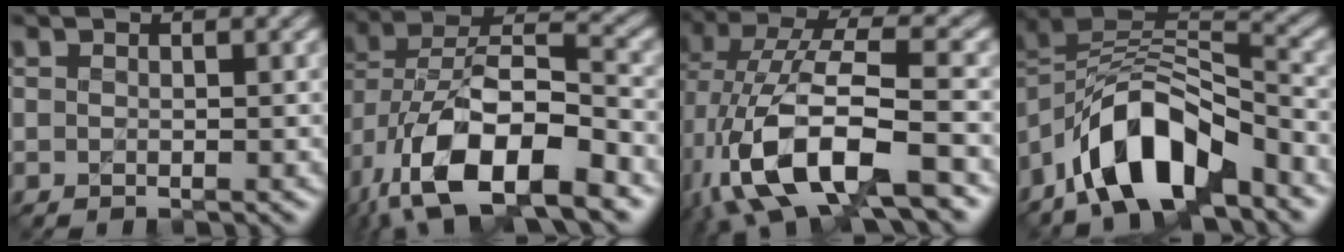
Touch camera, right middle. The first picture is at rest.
{"total": 13.8, "force": [-5.9, 7.2, 10.1], "torque": [-0.194, -0.019, -0.101]}
{"total": 12.0, "force": [-3.9, 5.2, 10.1], "torque": [-0.198, 0.005, -0.073]}
{"total": 9.4, "force": [-5.8, 4.1, 6.2], "torque": [-0.102, 0.015, -0.110]}